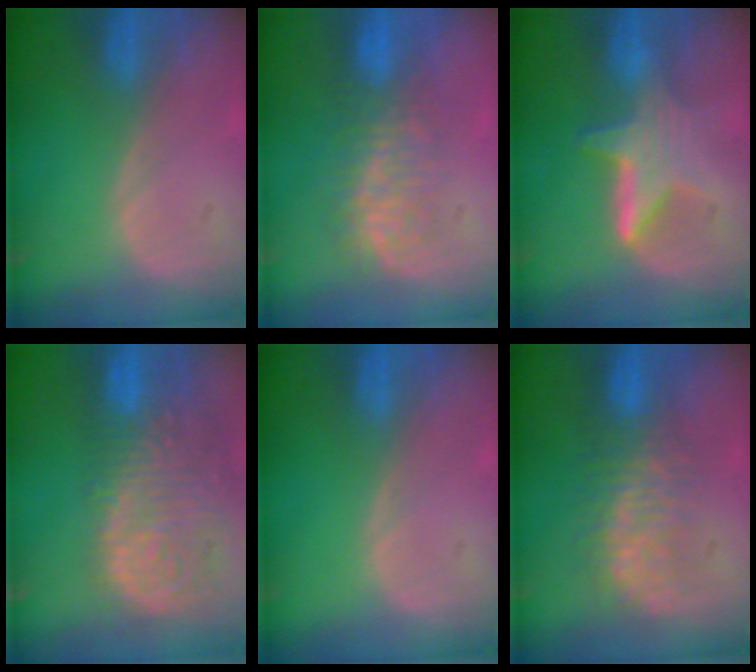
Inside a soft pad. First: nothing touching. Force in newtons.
{"total": 7.9, "press": 7.5, "slide": 2.5}
{"total": 6.4, "press": 6.0, "slide": 2.2}
{"total": 14.5, "press": 11.9, "slide": 8.2}
{"total": 0.0}
{"total": 7.8, "press": 7.6, "slide": 2.0}